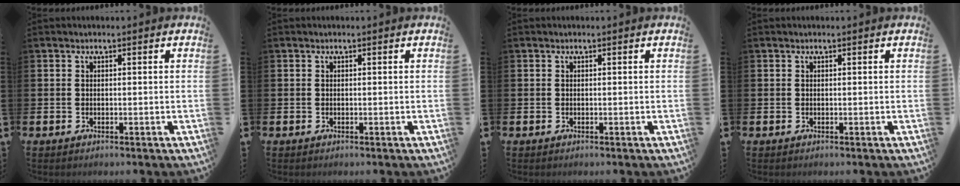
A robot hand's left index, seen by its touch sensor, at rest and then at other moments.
{"total": 0.0}
{"total": 0.0}
{"total": 0.0}